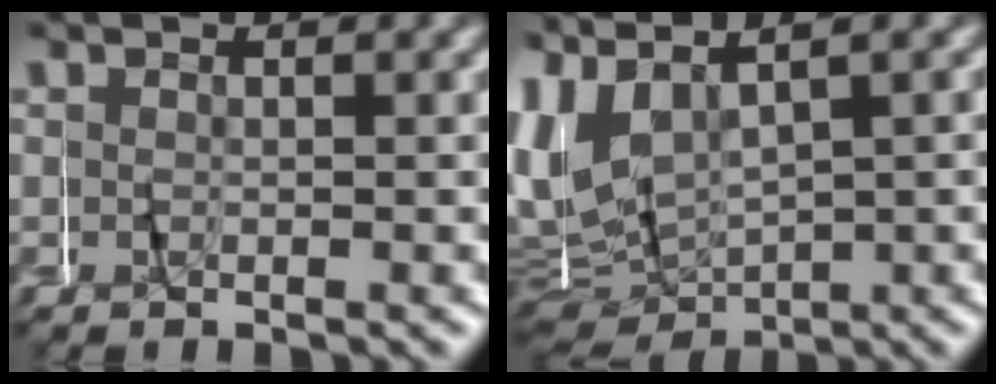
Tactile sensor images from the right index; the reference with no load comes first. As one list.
[{"total": 11.6, "force": [1.3, 10.2, 5.5], "torque": [-0.169, -0.017, 0.022]}]